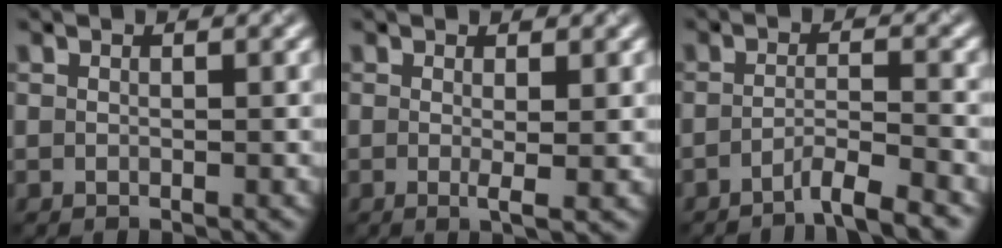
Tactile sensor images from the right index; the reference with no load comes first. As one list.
[{"total": 1.8, "force": [0.0, 0.2, 1.8], "torque": [-0.031, -0.009, -0.001]}, {"total": 3.2, "force": [-2.3, 0.3, 2.2], "torque": [-0.028, 0.003, -0.053]}]